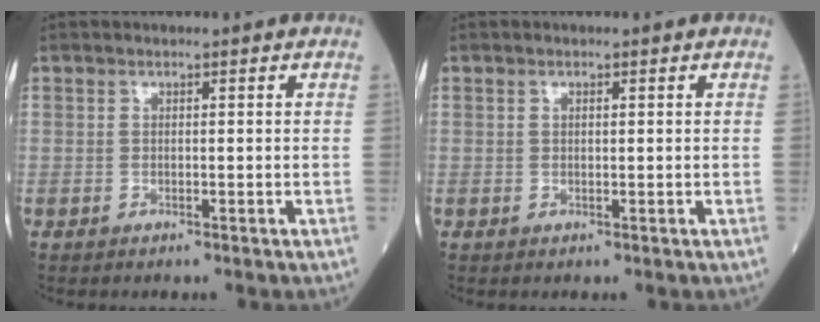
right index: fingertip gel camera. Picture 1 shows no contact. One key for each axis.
{"total": 0.5, "fx": 0.2, "fy": 0.2, "fz": 0.5, "tx": -0.006, "ty": 0.000, "tz": 0.005}